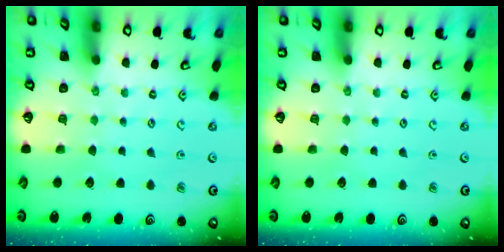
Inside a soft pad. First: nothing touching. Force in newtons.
{"total": 0.0}